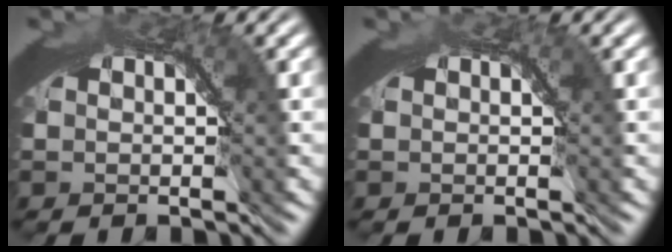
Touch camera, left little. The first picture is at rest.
{"total": 0.5, "force": [-0.1, -0.1, -0.5], "torque": [0.004, -0.001, 0.000]}